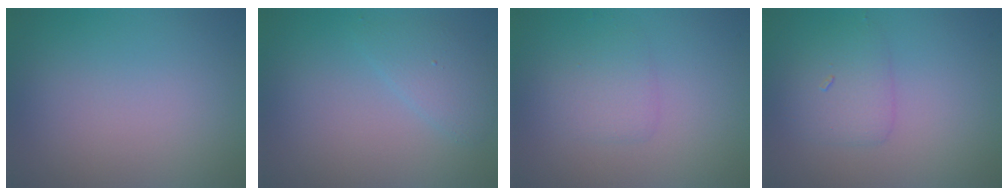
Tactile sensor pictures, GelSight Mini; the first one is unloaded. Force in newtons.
{"total": 2.0, "press": 2.0, "slide": 0.2}
{"total": 1.7, "press": 1.7, "slide": 0.0}
{"total": 2.3, "press": 2.3, "slide": 0.1}